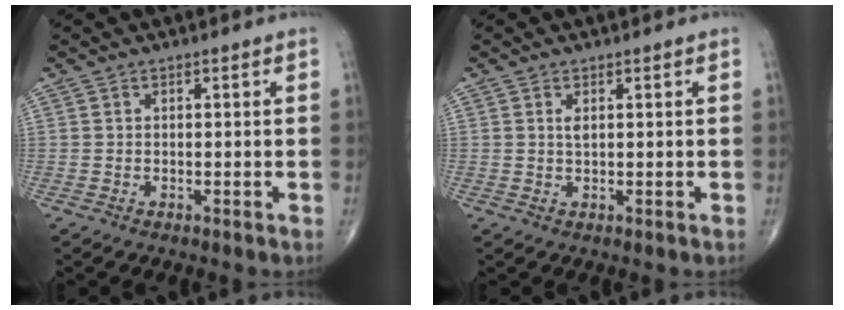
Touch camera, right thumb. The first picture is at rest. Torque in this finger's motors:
{"motor_torque": [0.33, -0.09, 0.01, -0.20, -0.03]}